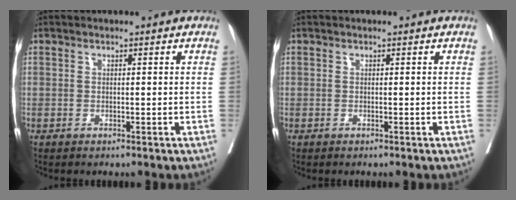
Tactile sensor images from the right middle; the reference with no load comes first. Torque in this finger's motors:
{"motor_torque": [0.00, 0.00, 0.00, 0.00]}